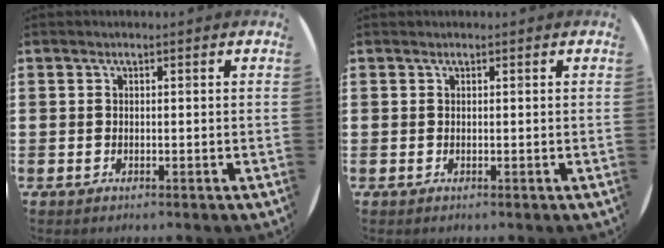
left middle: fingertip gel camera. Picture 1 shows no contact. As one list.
[{"total": 0.0}]